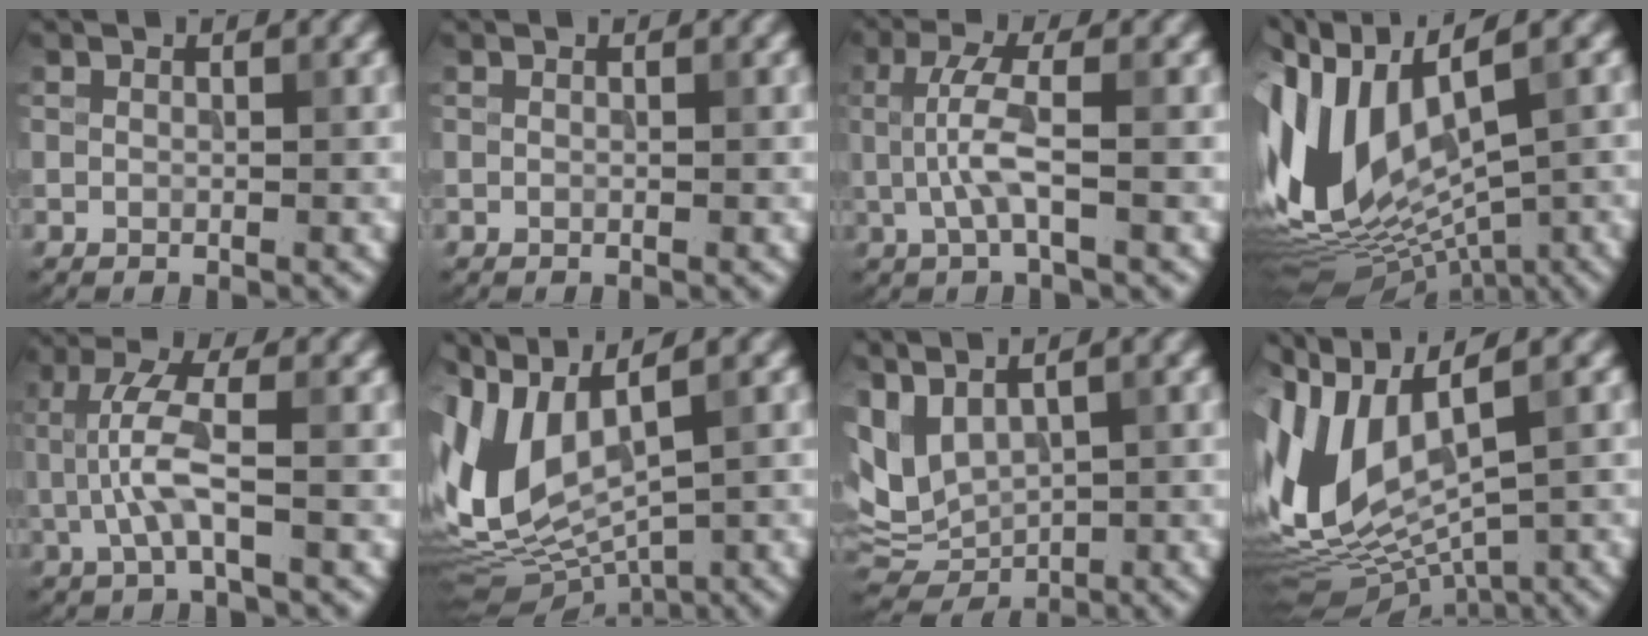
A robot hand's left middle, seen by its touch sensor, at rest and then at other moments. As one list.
[{"total": 0.0}, {"total": 3.5, "force": [-0.2, 0.7, 3.4], "torque": [-0.080, 0.002, -0.004]}, {"total": 13.1, "force": [0.9, 6.8, 11.1], "torque": [-0.252, 0.001, 0.039]}, {"total": 4.2, "force": [-0.2, 1.0, 4.1], "torque": [-0.097, 0.001, -0.004]}, {"total": 10.0, "force": [1.9, 4.8, 8.6], "torque": [-0.208, 0.000, 0.046]}, {"total": 5.6, "force": [2.4, 2.8, 4.2], "torque": [-0.096, 0.000, 0.057]}, {"total": 11.1, "force": [1.6, 5.8, 9.3], "torque": [-0.220, -0.004, 0.045]}]